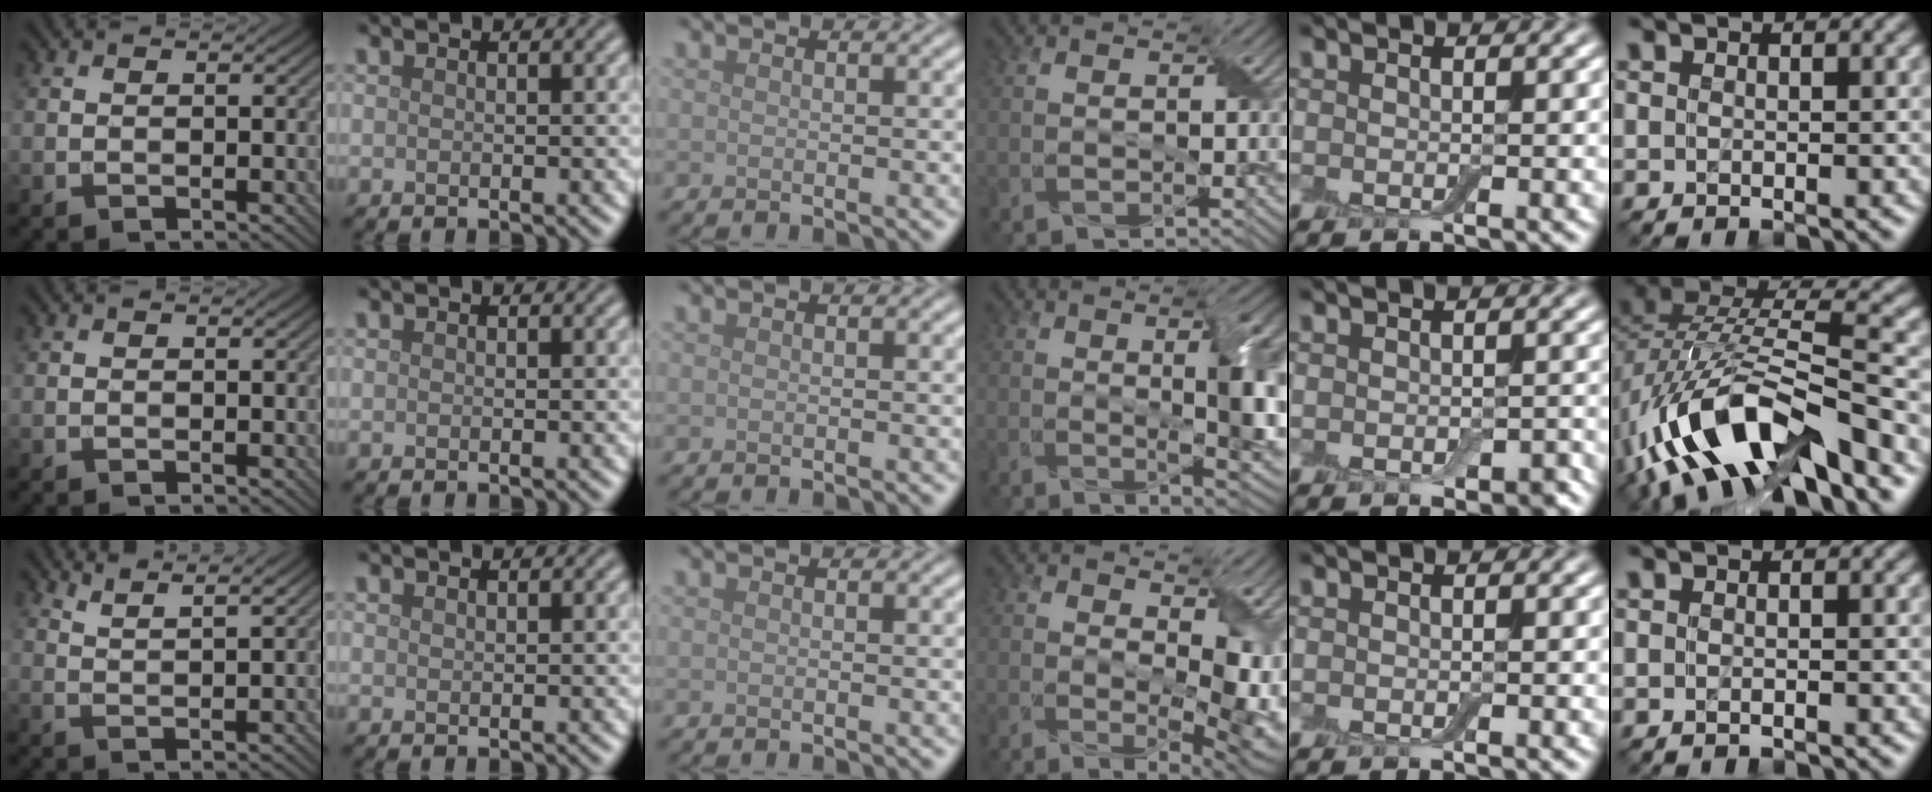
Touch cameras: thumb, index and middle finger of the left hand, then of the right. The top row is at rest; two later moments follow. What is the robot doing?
{"motion": "peel", "object": "aluminum foil"}